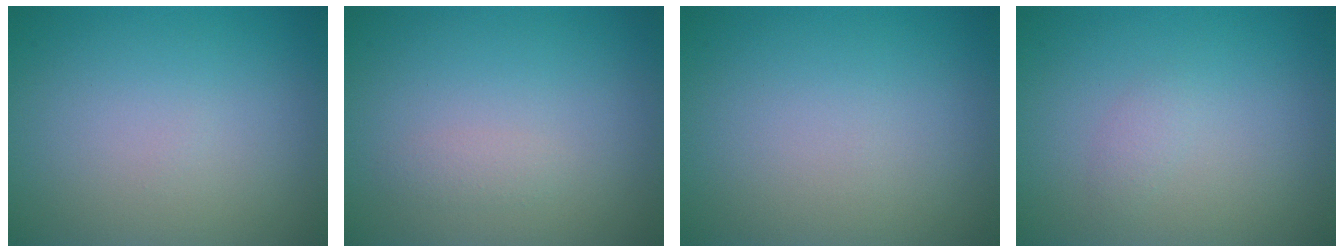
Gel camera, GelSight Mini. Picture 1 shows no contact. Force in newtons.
{"total": 0.8, "press": 0.8, "slide": 0.0}
{"total": 0.0}
{"total": 0.8, "press": 0.8, "slide": 0.0}